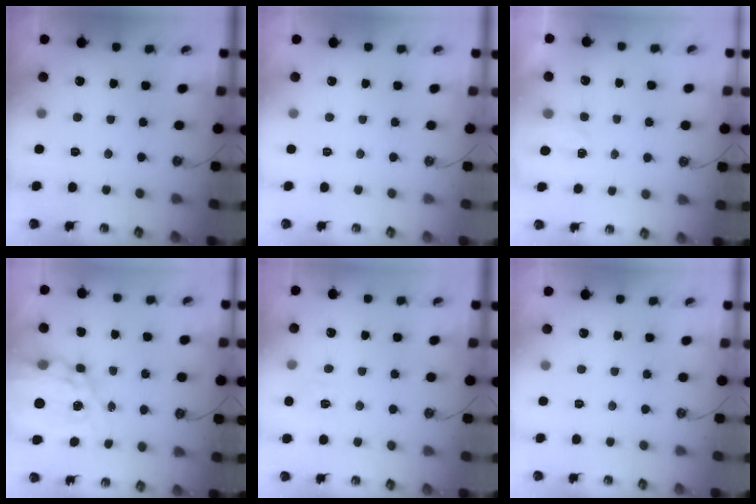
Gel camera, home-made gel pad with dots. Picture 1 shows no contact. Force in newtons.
{"total": 0.0}
{"total": 2.0, "press": 2.0, "slide": 0.4}
{"total": 18.2, "press": 18.1, "slide": 1.9}
{"total": 7.4, "press": 7.4, "slide": 0.6}
{"total": 0.0}